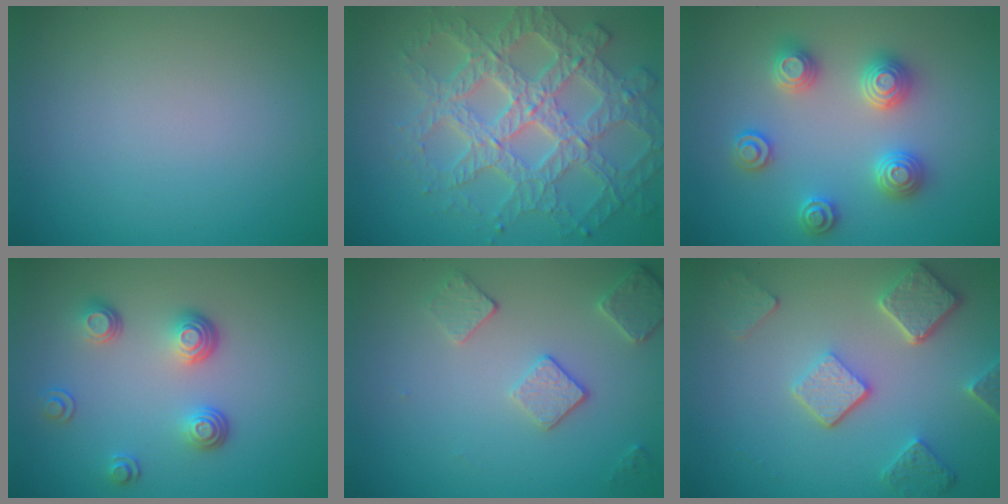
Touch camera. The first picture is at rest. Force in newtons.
{"total": 6.9, "press": 6.0, "slide": 3.4}
{"total": 3.5, "press": 3.5, "slide": 0.6}
{"total": 3.5, "press": 2.6, "slide": 2.4}
{"total": 2.6, "press": 2.5, "slide": 0.8}
{"total": 5.0, "press": 3.9, "slide": 3.2}